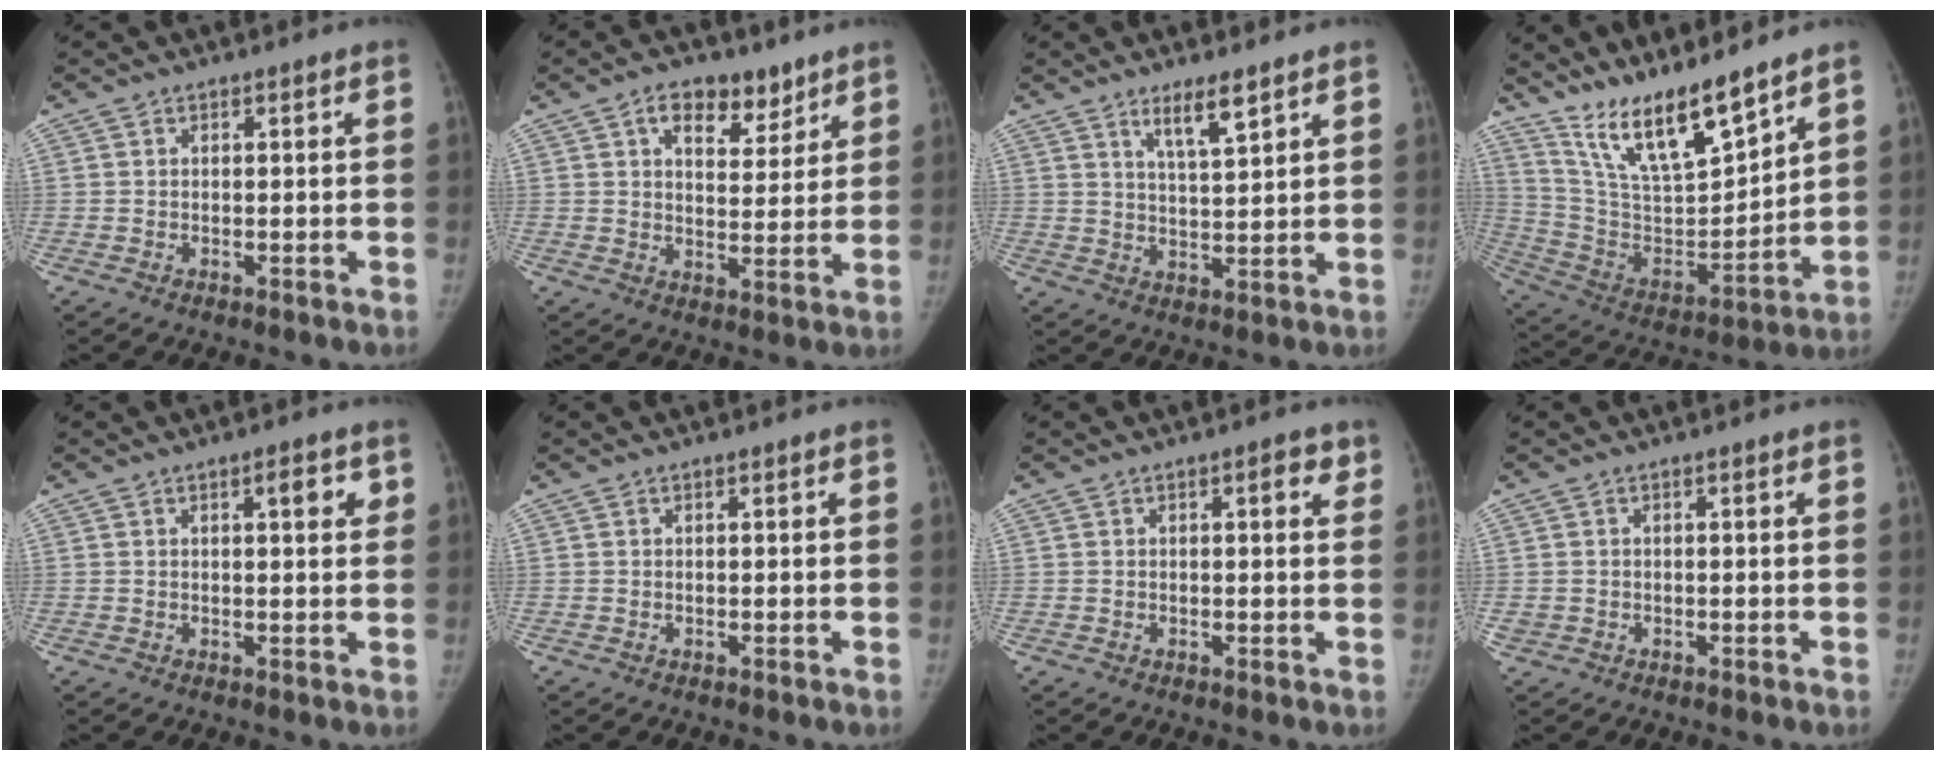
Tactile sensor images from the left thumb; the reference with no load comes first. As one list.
[{"total": 8.6, "force": [5.2, 5.0, 4.8], "torque": [-0.036, -0.025, 0.079]}, {"total": 5.6, "force": [3.8, 0.8, 4.0], "torque": [-0.064, -0.030, 0.071]}, {"total": 16.5, "force": [13.5, 3.2, 9.0], "torque": [-0.134, -0.080, 0.264]}, {"total": 3.4, "force": [1.5, 1.0, 2.9], "torque": [-0.030, -0.003, 0.018]}, {"total": 0.0}, {"total": 2.8, "force": [1.3, 1.0, 2.2], "torque": [-0.020, -0.002, 0.013]}, {"total": 0.8, "force": [-0.1, 0.8, 0.1], "torque": [-0.003, 0.002, -0.002]}]